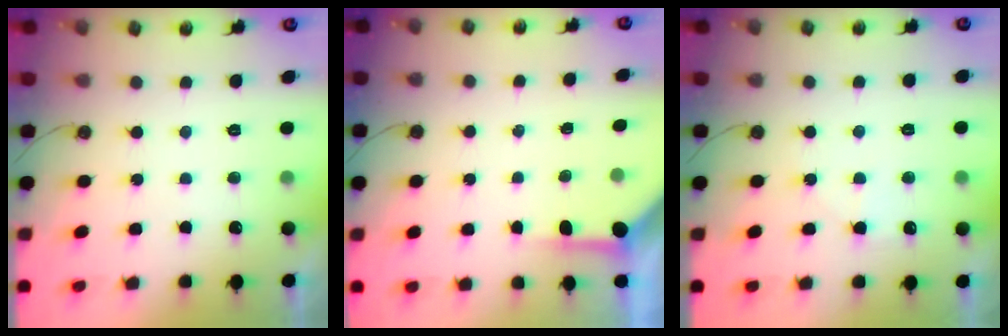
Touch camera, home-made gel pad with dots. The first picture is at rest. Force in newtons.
{"total": 4.0, "press": 4.0, "slide": 0.4}
{"total": 4.9, "press": 4.9, "slide": 0.6}